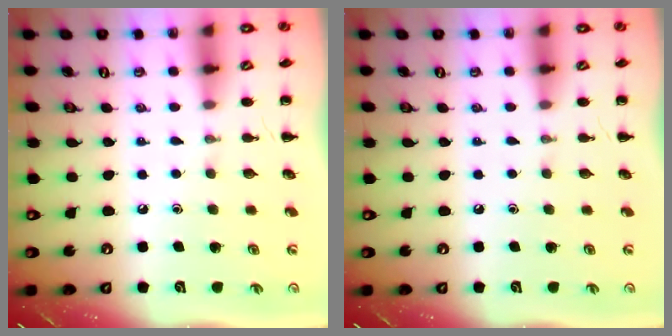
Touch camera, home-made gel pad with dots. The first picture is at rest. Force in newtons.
{"total": 0.0}